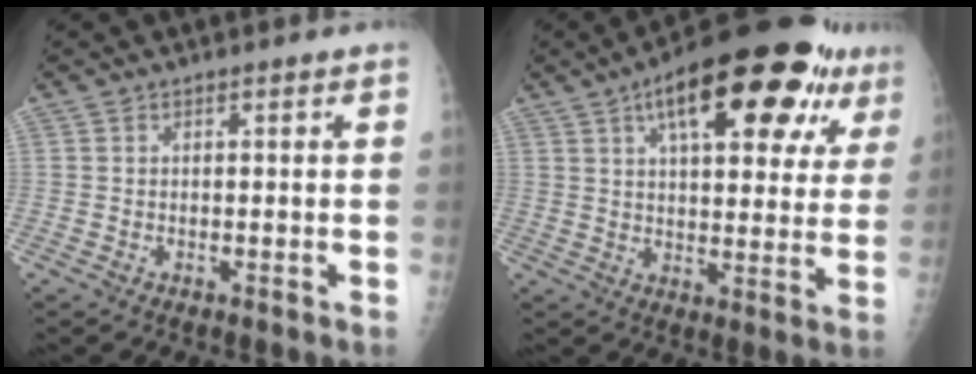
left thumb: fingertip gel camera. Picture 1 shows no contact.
{"total": 23.8, "force": [11.9, 9.2, 18.4], "torque": [-0.237, 0.001, 0.168]}